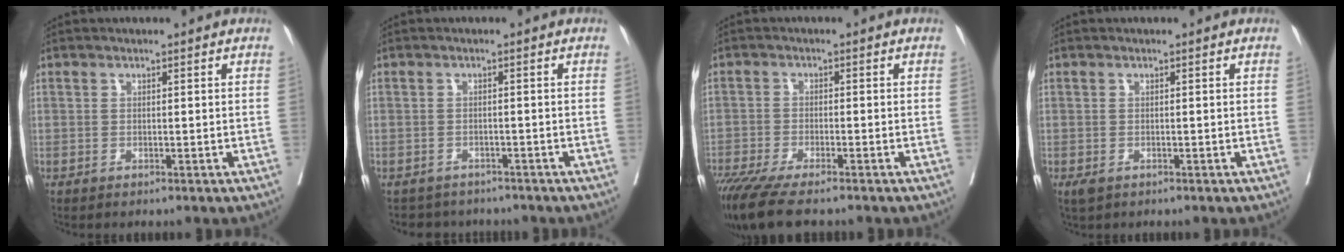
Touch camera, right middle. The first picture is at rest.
{"total": 4.4, "force": [-4.0, 1.9, 0.0], "torque": [0.003, 0.003, -0.054]}
{"total": 9.9, "force": [-7.9, 1.6, 5.7], "torque": [-0.090, -0.021, -0.131]}
{"total": 1.4, "force": [-0.8, 0.9, 0.8], "torque": [-0.017, -0.002, -0.007]}